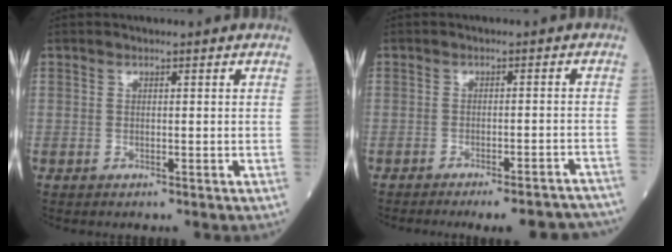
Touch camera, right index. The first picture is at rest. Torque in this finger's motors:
{"motor_torque": [0.74, -1.27, 0.29, 0.04]}